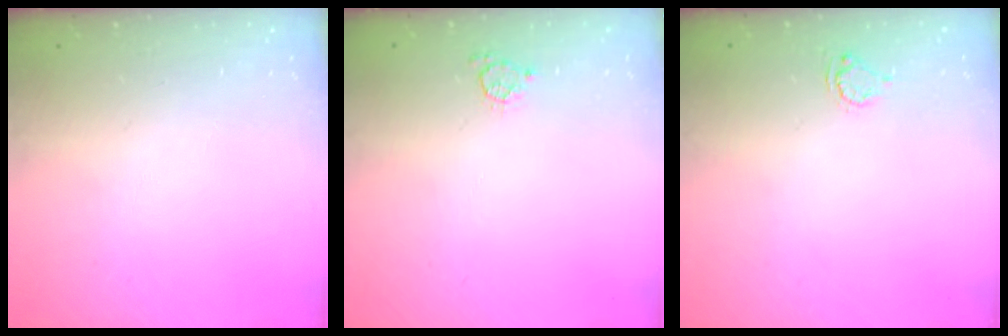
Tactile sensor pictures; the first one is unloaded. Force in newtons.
{"total": 3.6, "press": 3.6, "slide": 0.4}
{"total": 4.1, "press": 4.1, "slide": 0.2}